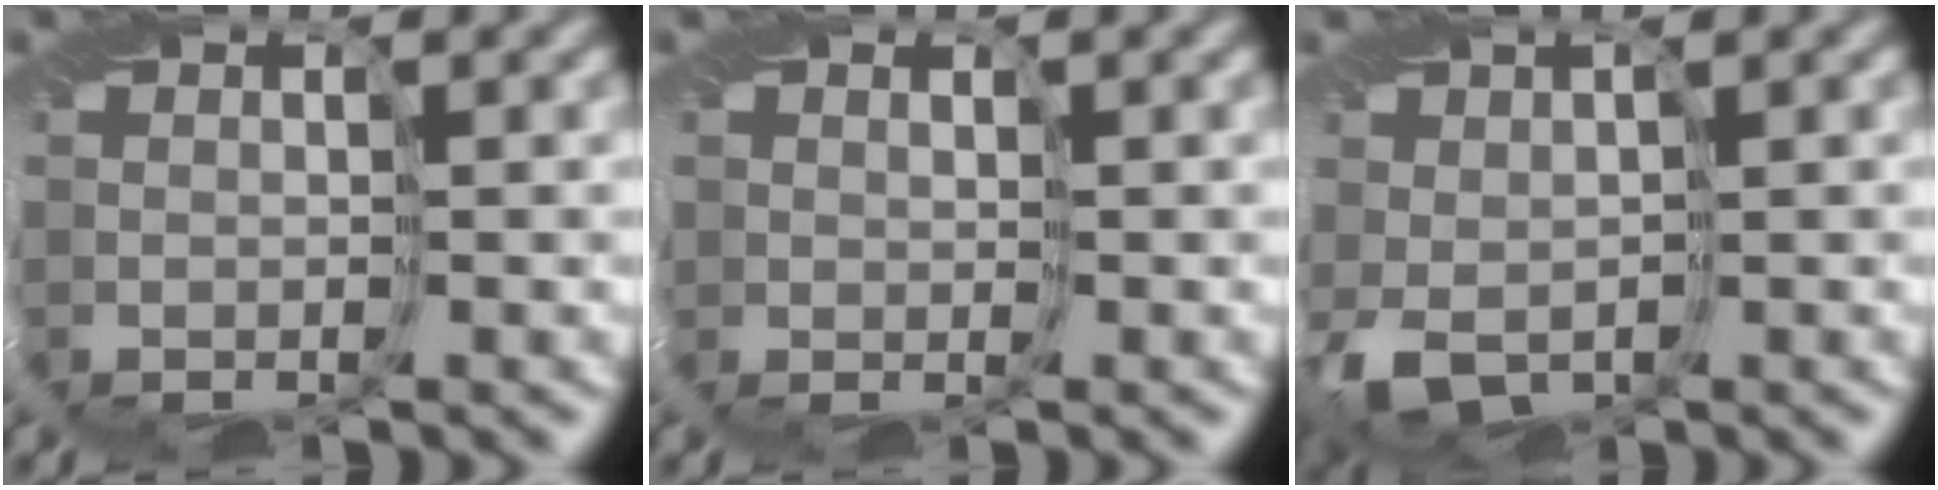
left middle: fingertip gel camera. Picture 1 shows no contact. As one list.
[{"total": 1.1, "force": [0.4, 1.0, 0.1], "torque": [0.002, -0.001, 0.008]}, {"total": 3.6, "force": [-0.4, 2.5, 2.5], "torque": [-0.066, -0.001, -0.006]}]